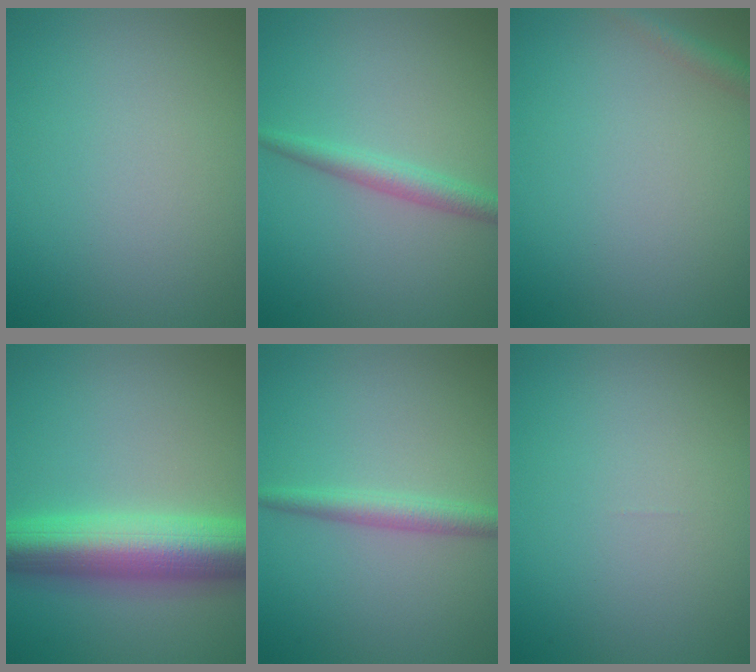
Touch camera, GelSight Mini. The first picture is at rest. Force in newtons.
{"total": 2.2, "press": 2.2, "slide": 0.0}
{"total": 1.5, "press": 1.5, "slide": 0.1}
{"total": 9.4, "press": 9.4, "slide": 0.3}
{"total": 2.3, "press": 2.3, "slide": 0.0}
{"total": 0.0}